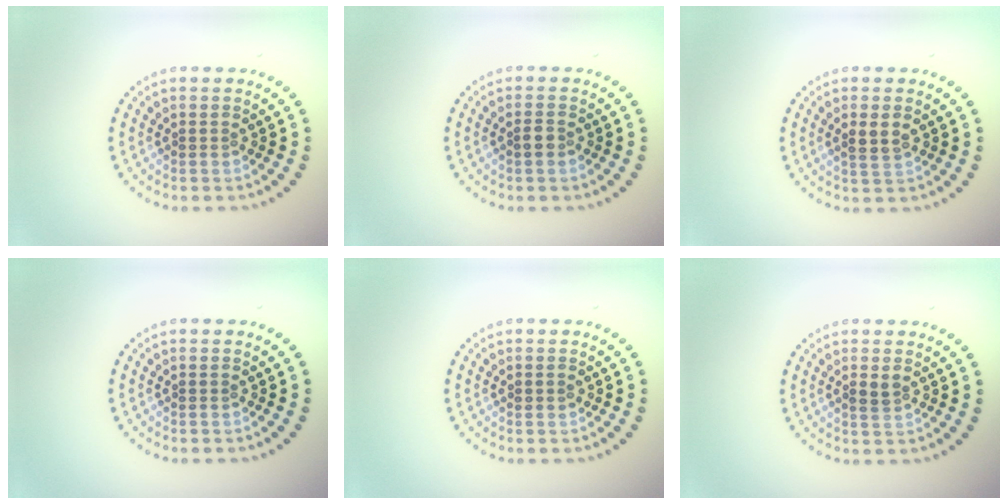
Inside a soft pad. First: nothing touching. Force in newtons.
{"total": 1.1, "press": 1.0, "slide": 0.4}
{"total": 1.9, "press": 1.8, "slide": 0.6}
{"total": 0.0}
{"total": 0.8, "press": 0.7, "slide": 0.1}
{"total": 1.1, "press": 1.1, "slide": 0.2}